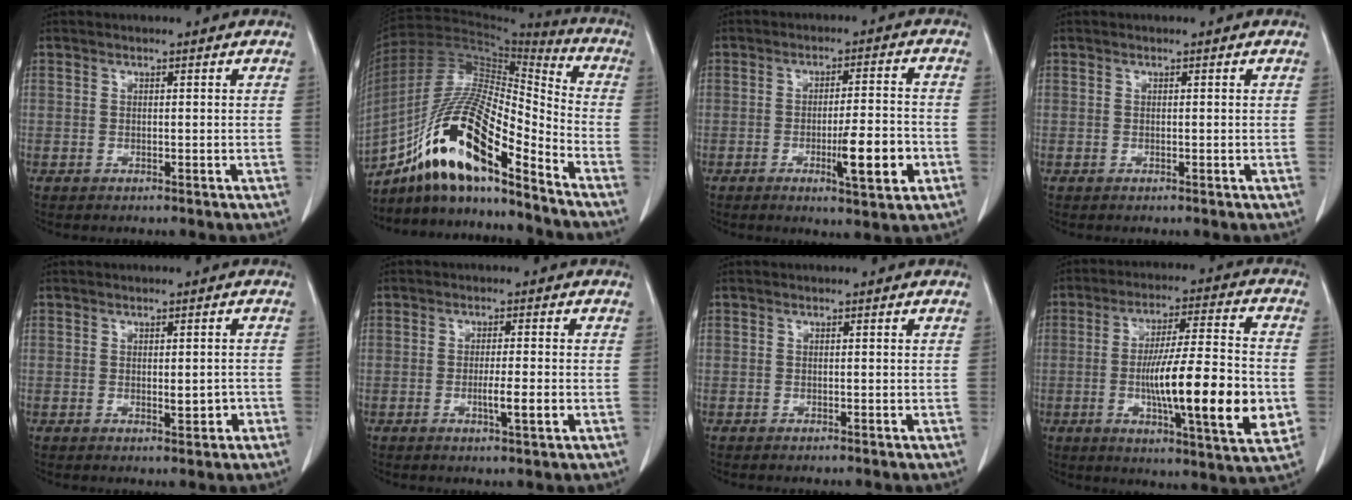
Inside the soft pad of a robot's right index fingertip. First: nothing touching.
{"total": 18.5, "force": [-12.1, 3.2, 13.7], "torque": [-0.267, 0.005, -0.214]}
{"total": 8.5, "force": [-3.0, 0.9, 7.9], "torque": [-0.118, -0.007, -0.042]}
{"total": 0.0}
{"total": 2.3, "force": [-0.7, 0.9, 2.0], "torque": [-0.026, 0.000, -0.005]}
{"total": 3.8, "force": [-1.2, 0.0, 3.6], "torque": [-0.061, -0.005, -0.017]}
{"total": 0.0}
{"total": 18.5, "force": [-3.2, 1.8, 18.2], "torque": [-0.275, -0.010, -0.048]}